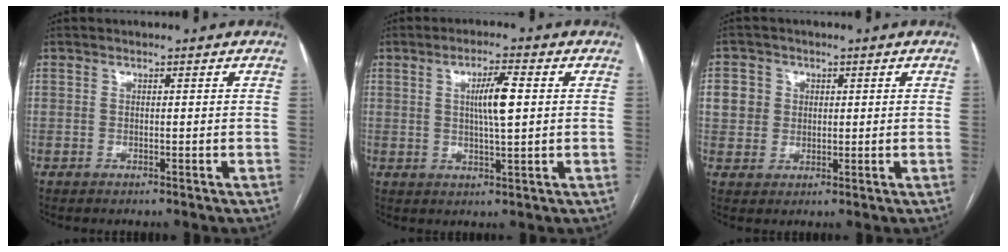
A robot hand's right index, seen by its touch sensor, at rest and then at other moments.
{"total": 5.7, "force": [1.0, 0.5, 5.5], "torque": [-0.097, 0.001, 0.018]}
{"total": 4.5, "force": [1.0, 4.2, 0.9], "torque": [-0.011, 0.012, 0.021]}